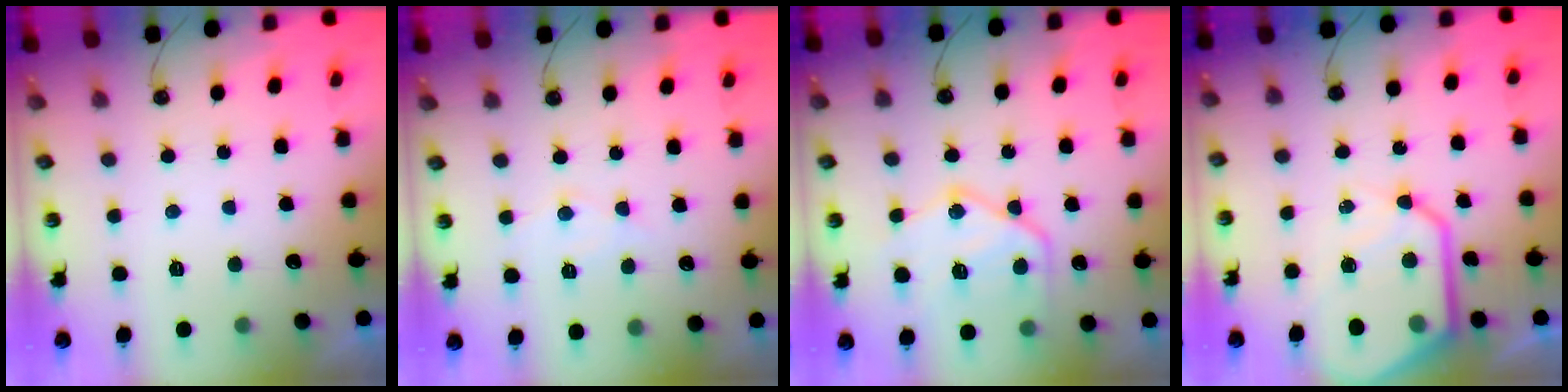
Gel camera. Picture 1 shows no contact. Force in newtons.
{"total": 6.4, "press": 6.4, "slide": 0.5}
{"total": 17.6, "press": 17.5, "slide": 1.5}
{"total": 16.9, "press": 16.8, "slide": 1.6}